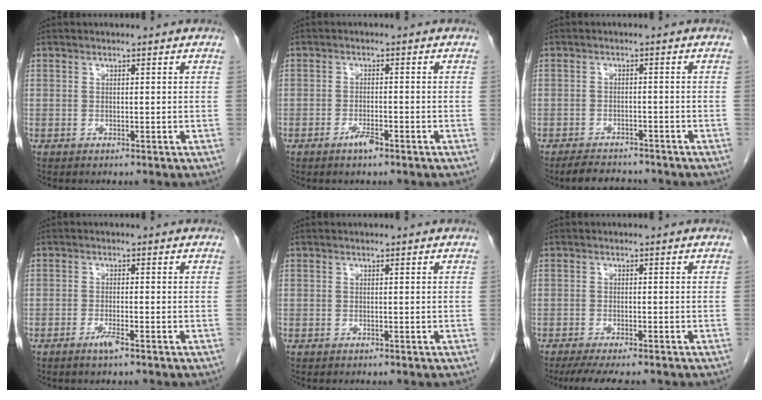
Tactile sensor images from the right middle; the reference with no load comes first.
{"total": 2.3, "force": [-1.6, 0.4, 1.6], "torque": [-0.030, 0.000, -0.028]}
{"total": 5.3, "force": [-4.8, 1.7, 1.4], "torque": [-0.028, -0.010, -0.072]}
{"total": 2.1, "force": [-1.5, 0.0, 1.5], "torque": [-0.033, -0.002, -0.028]}
{"total": 0.0}
{"total": 7.7, "force": [-6.5, 1.2, 4.0], "torque": [-0.057, -0.014, -0.097]}